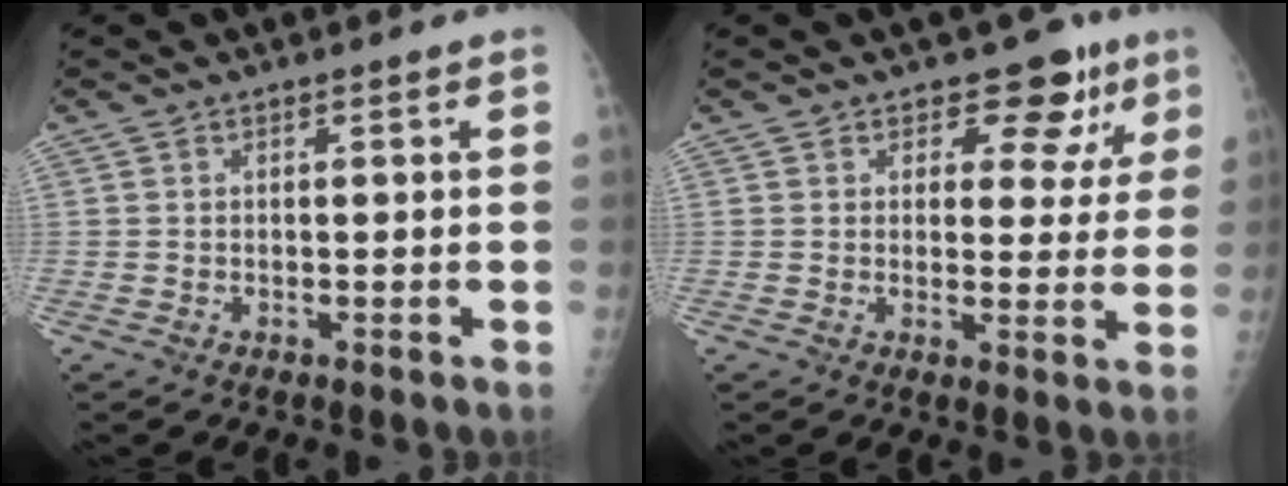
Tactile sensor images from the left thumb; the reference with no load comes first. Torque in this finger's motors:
{"motor_torque": [-0.27, 0.20, -0.01, -0.10, 0.02]}